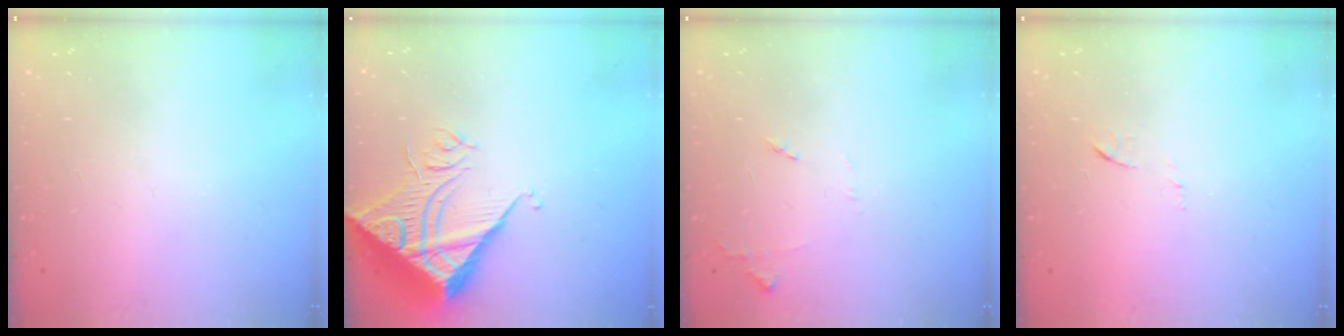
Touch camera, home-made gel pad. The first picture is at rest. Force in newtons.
{"total": 12.1, "press": 12.0, "slide": 1.2}
{"total": 6.8, "press": 6.8, "slide": 0.9}
{"total": 6.5, "press": 6.5, "slide": 0.5}